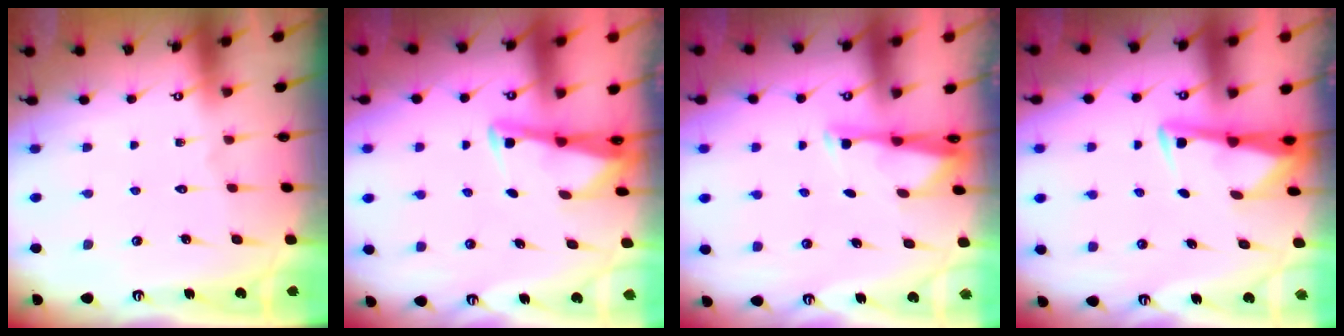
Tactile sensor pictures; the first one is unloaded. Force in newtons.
{"total": 2.9, "press": 2.9, "slide": 0.2}
{"total": 2.9, "press": 2.9, "slide": 0.5}
{"total": 3.0, "press": 2.9, "slide": 0.4}